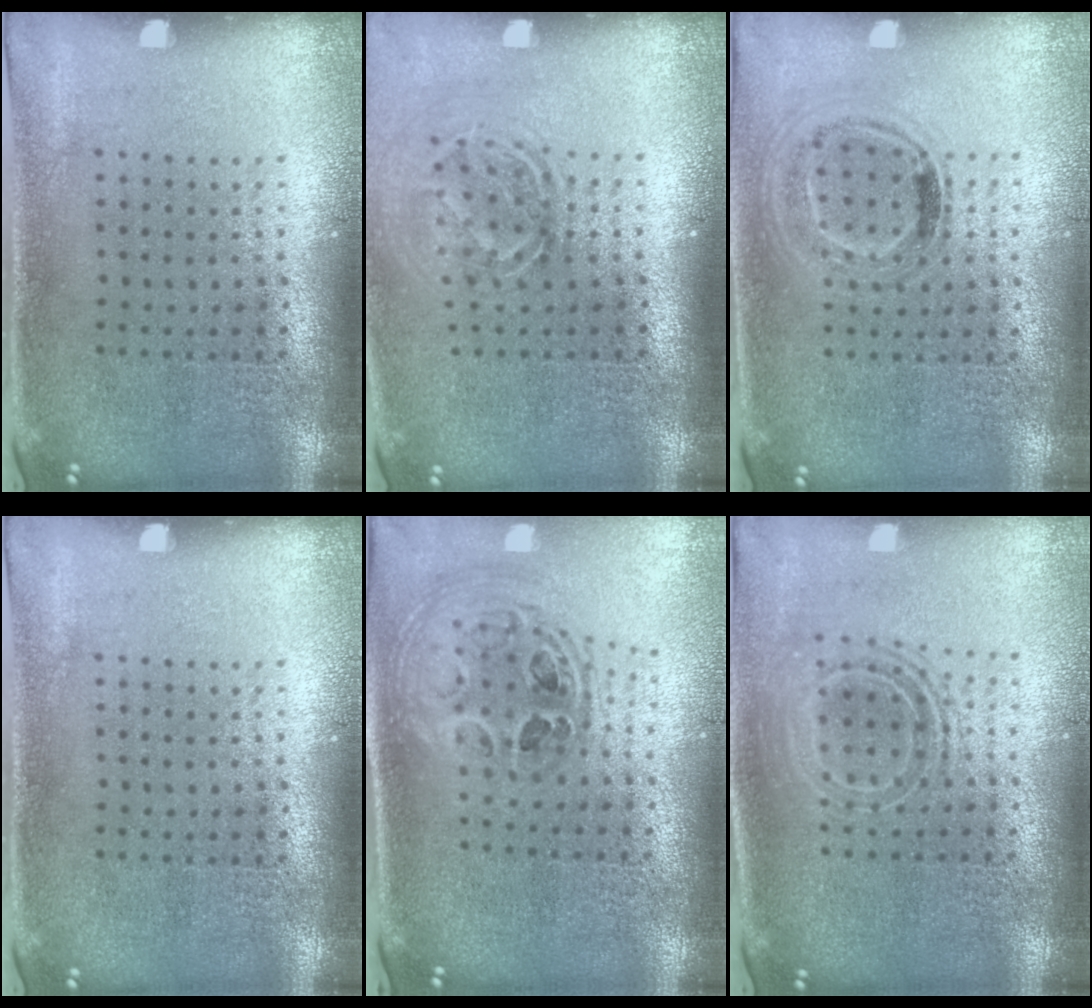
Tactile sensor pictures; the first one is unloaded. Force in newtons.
{"total": 1.6, "press": 1.2, "slide": 1.1}
{"total": 0.9, "press": 0.8, "slide": 0.4}
{"total": 0.0}
{"total": 1.2, "press": 1.1, "slide": 0.5}
{"total": 1.8, "press": 1.4, "slide": 1.2}